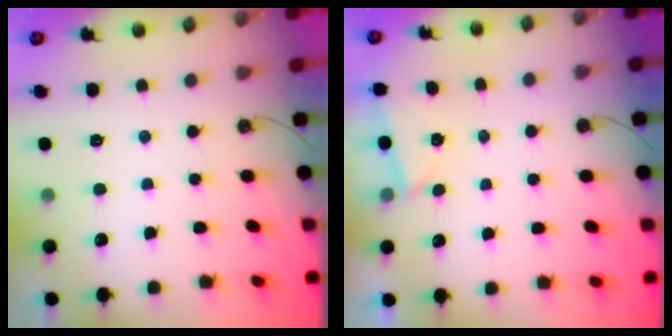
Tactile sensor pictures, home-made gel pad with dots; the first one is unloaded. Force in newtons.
{"total": 0.6, "press": 0.0, "slide": 0.6}